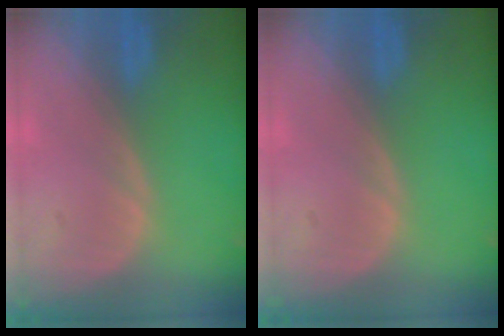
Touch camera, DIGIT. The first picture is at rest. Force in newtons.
{"total": 0.0}